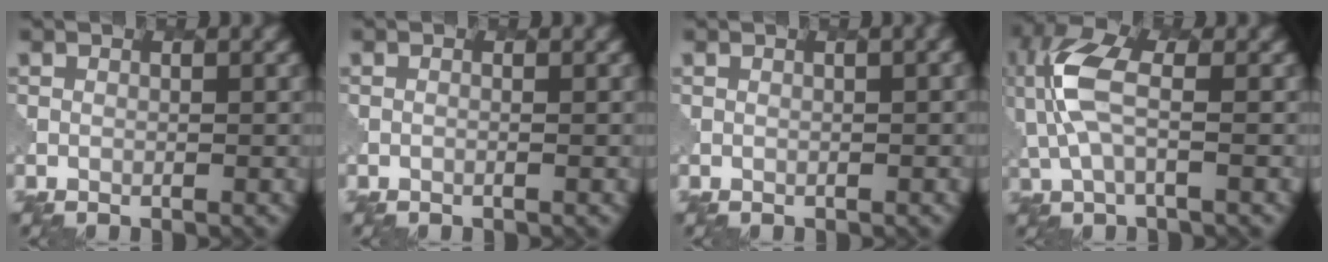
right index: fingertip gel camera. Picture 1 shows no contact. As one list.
[{"total": 0.0}, {"total": 2.1, "force": [0.3, 0.8, 1.9], "torque": [-0.010, 0.001, 0.005]}, {"total": 4.7, "force": [0.6, 1.9, 4.2], "torque": [-0.109, 0.013, 0.007]}]